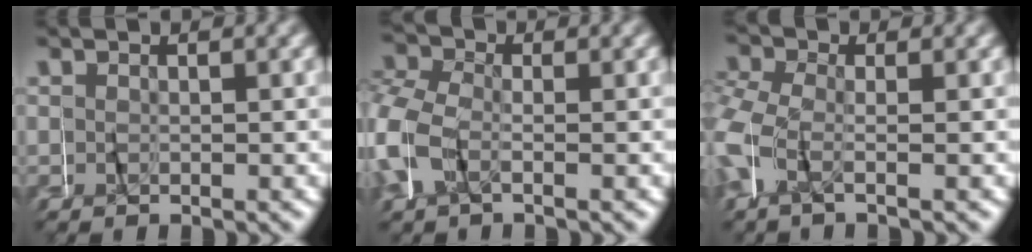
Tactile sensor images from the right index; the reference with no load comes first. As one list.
[{"total": 4.8, "force": [-0.6, 4.3, 2.0], "torque": [-0.062, -0.003, -0.023]}, {"total": 1.9, "force": [-0.6, 1.7, 0.8], "torque": [-0.045, -0.004, -0.017]}]